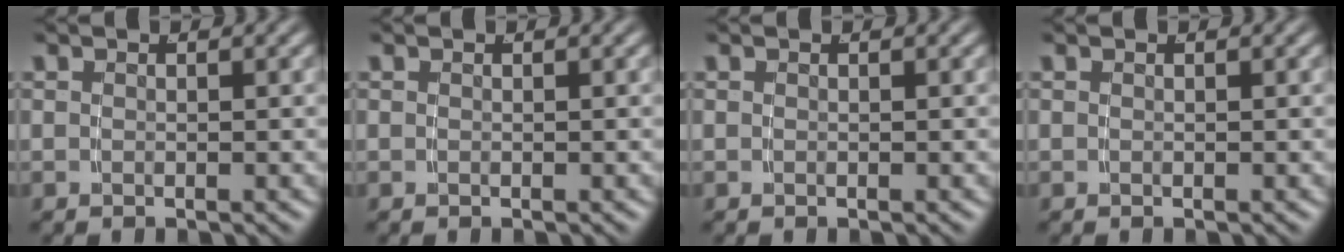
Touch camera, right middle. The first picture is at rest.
{"total": 0.0}
{"total": 0.0}
{"total": 0.0}